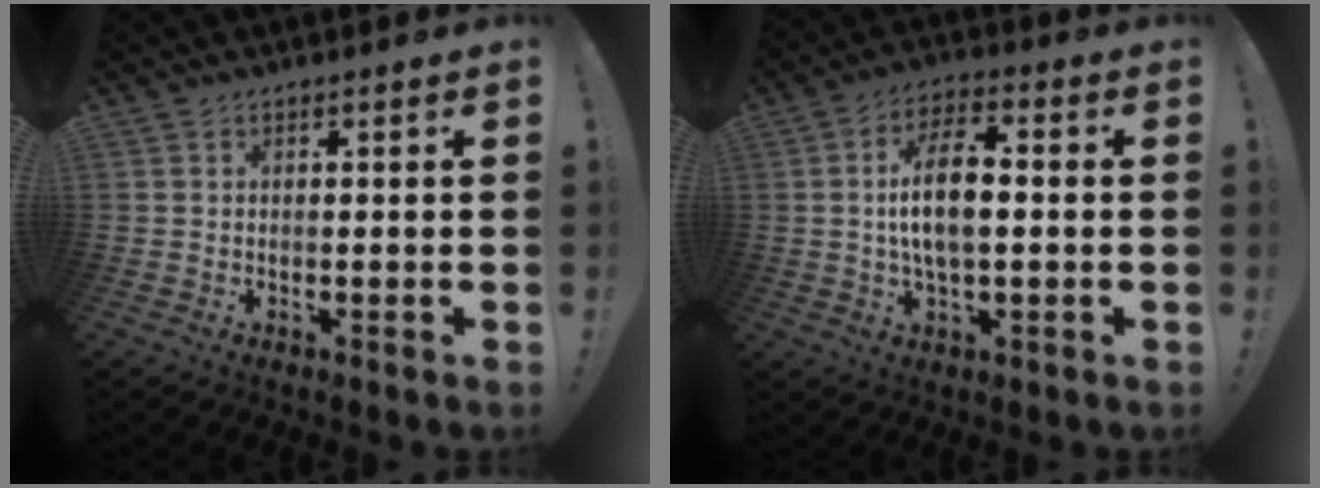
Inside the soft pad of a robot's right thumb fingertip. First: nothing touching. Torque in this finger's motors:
{"motor_torque": [0.13, 0.60, 0.55, 0.49, 0.17]}